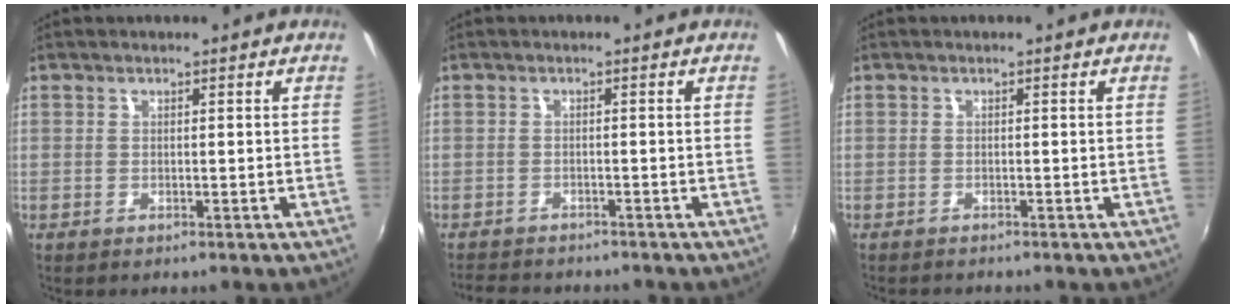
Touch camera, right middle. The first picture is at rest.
{"total": 6.0, "force": [-5.6, 1.6, 1.7], "torque": [-0.049, -0.012, -0.087]}
{"total": 1.6, "force": [-1.5, 0.2, 0.3], "torque": [-0.012, -0.008, -0.024]}